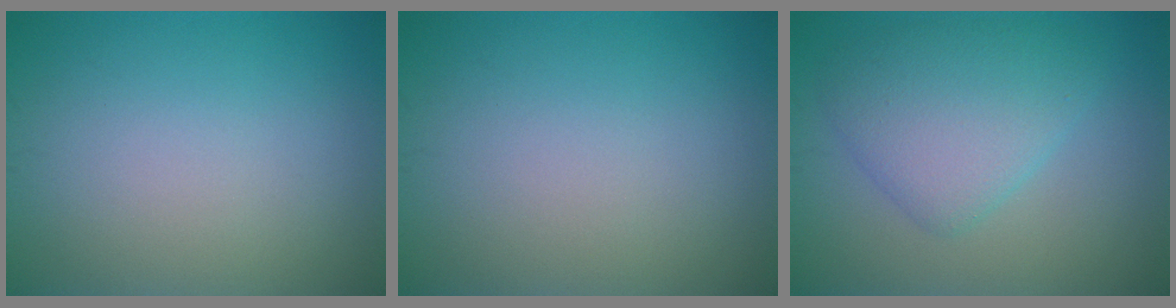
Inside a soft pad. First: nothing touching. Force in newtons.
{"total": 0.0}
{"total": 5.0, "press": 5.0, "slide": 0.0}